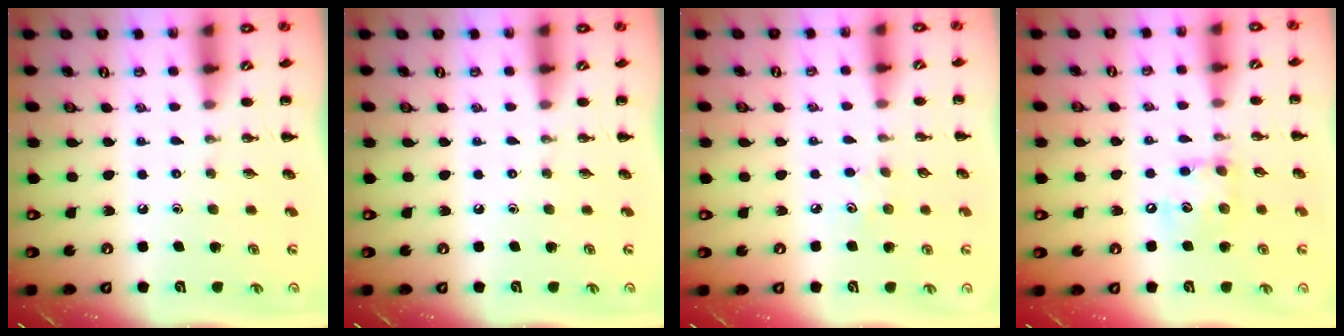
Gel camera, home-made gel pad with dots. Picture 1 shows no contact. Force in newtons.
{"total": 0.0}
{"total": 3.0, "press": 2.9, "slide": 0.8}
{"total": 10.3, "press": 10.3, "slide": 1.3}